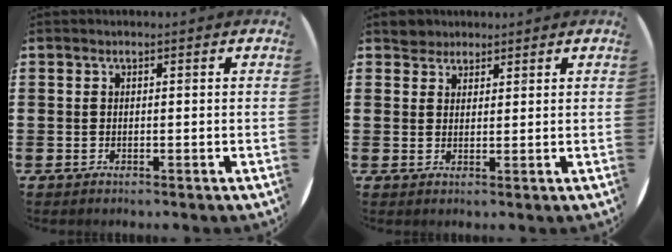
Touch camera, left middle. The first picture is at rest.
{"total": 2.5, "force": [2.2, 1.1, -0.3], "torque": [0.007, 0.002, 0.044]}